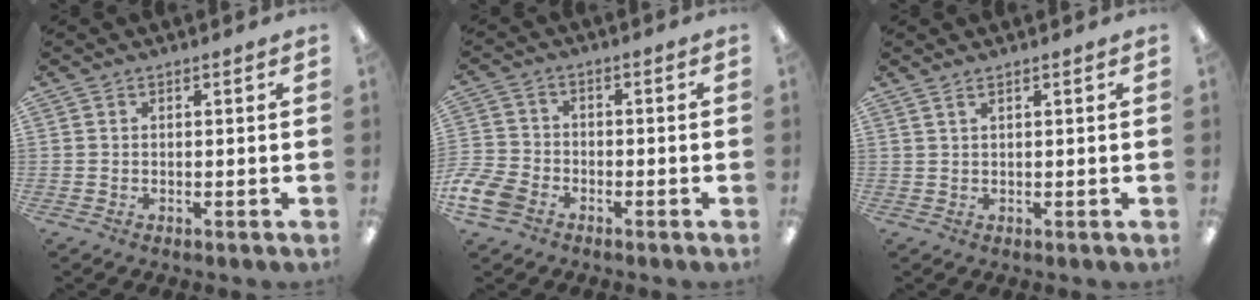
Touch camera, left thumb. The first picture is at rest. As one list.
[{"total": 7.5, "force": [-4.1, 5.0, 3.7], "torque": [-0.082, 0.021, -0.076]}, {"total": 1.1, "force": [0.8, 0.2, 0.8], "torque": [-0.018, 0.001, 0.014]}]